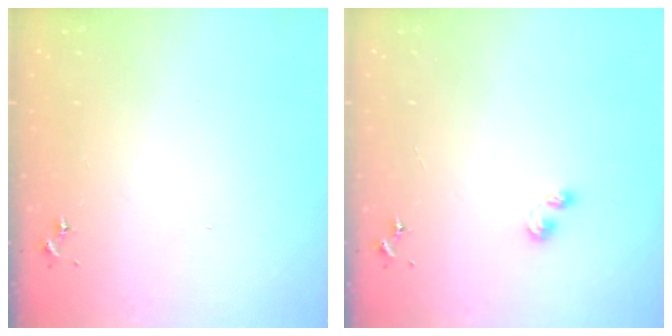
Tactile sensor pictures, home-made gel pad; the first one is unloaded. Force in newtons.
{"total": 3.8, "press": 3.8, "slide": 0.4}